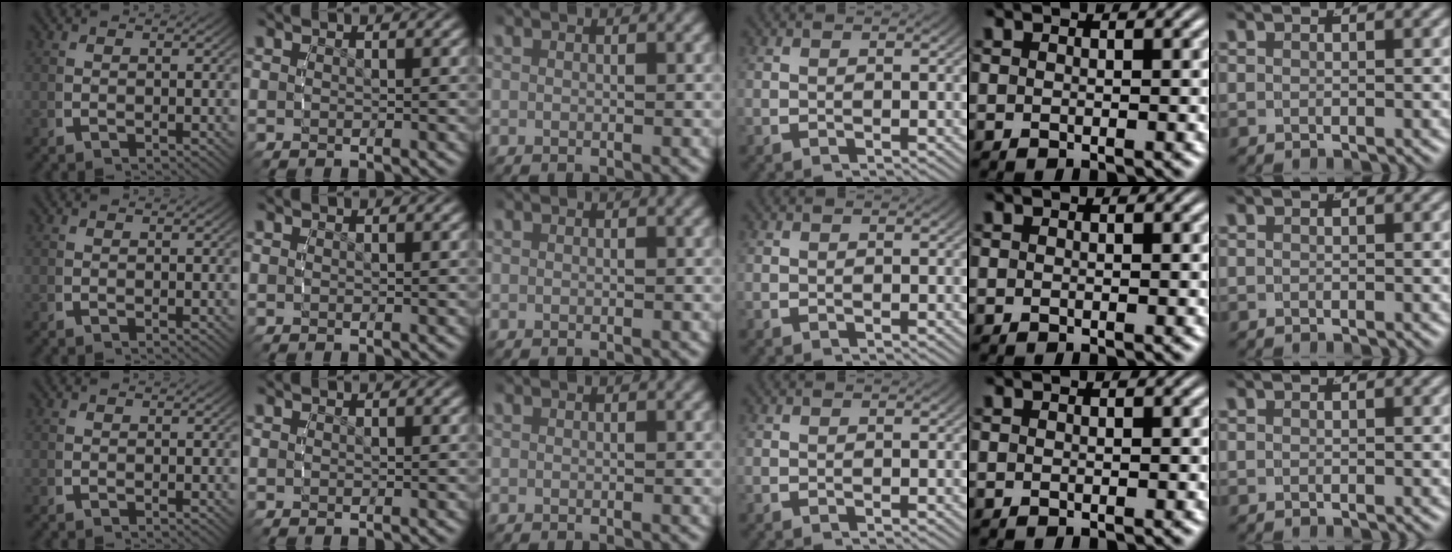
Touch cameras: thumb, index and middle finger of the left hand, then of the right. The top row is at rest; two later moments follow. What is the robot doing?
{"motion": "reach", "object": "paper plate"}